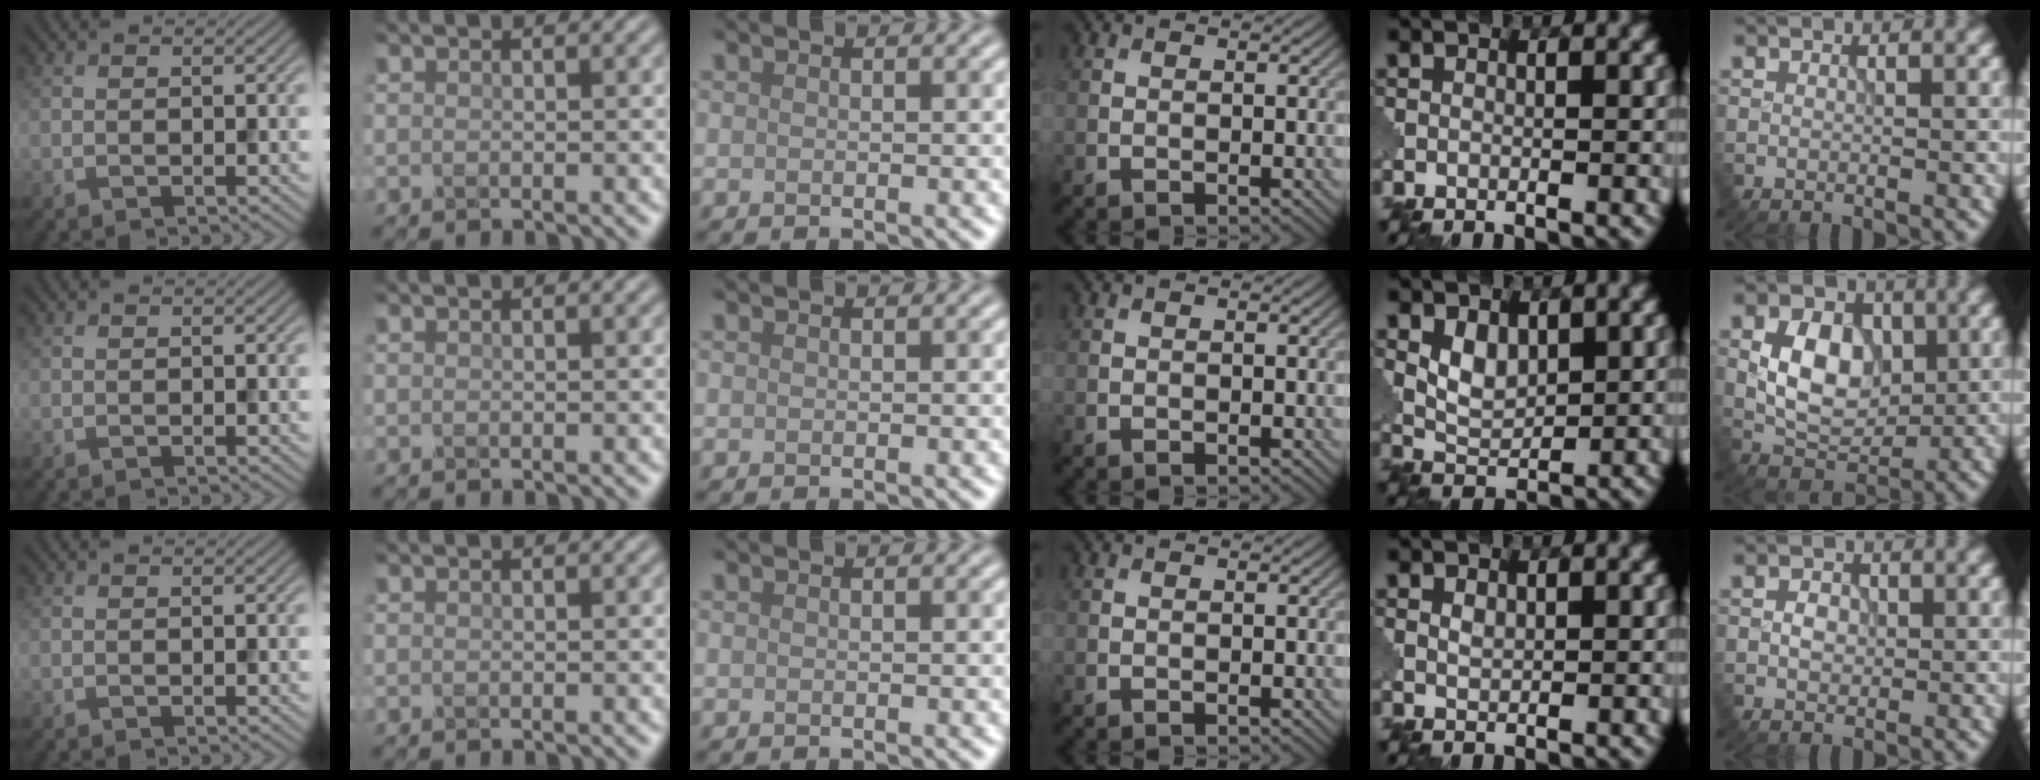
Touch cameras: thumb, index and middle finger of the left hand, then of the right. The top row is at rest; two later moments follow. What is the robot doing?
{"motion": "close", "object": "eyeshadow palette"}